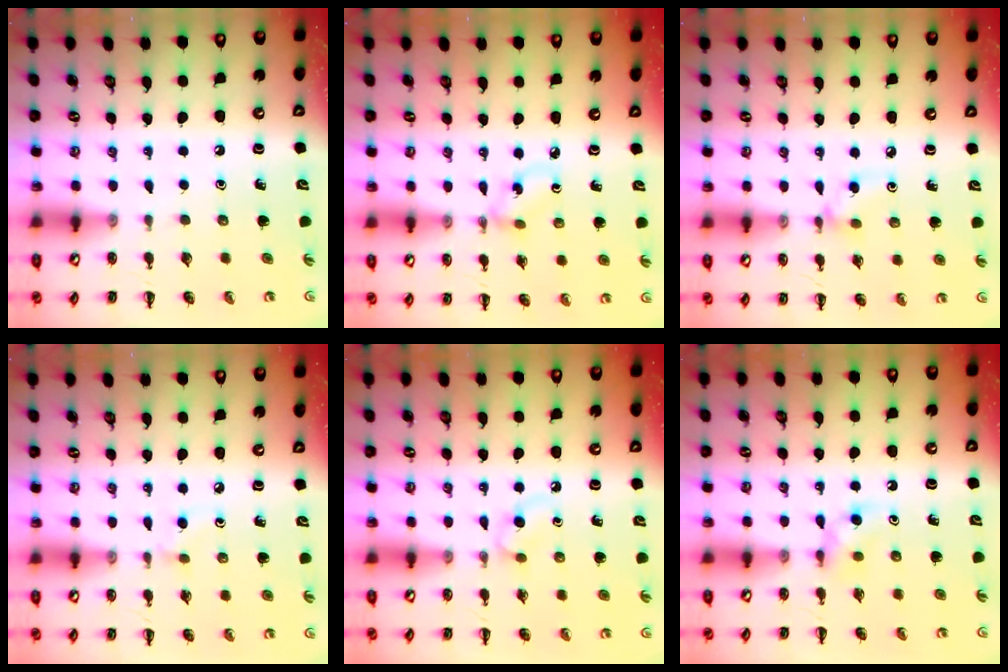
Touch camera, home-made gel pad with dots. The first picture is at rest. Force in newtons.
{"total": 1.6, "press": 1.4, "slide": 0.6}
{"total": 3.8, "press": 3.6, "slide": 1.4}
{"total": 2.7, "press": 2.5, "slide": 1.0}
{"total": 2.4, "press": 2.1, "slide": 1.1}
{"total": 4.0, "press": 3.8, "slide": 1.4}